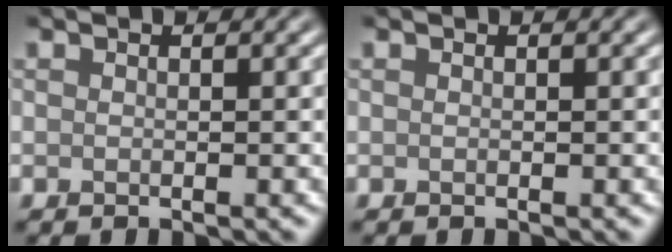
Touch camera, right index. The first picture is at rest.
{"total": 0.0}